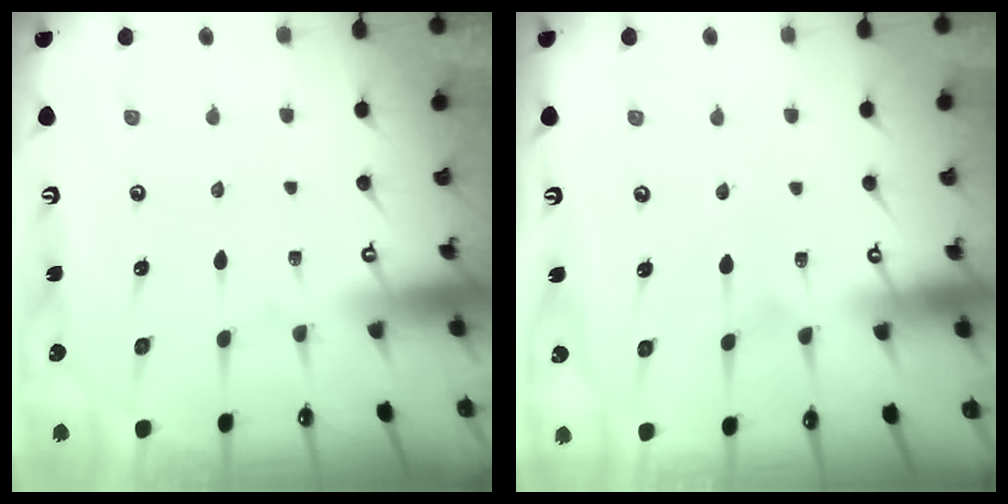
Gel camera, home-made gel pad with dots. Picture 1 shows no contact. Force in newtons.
{"total": 4.4, "press": 4.4, "slide": 0.5}